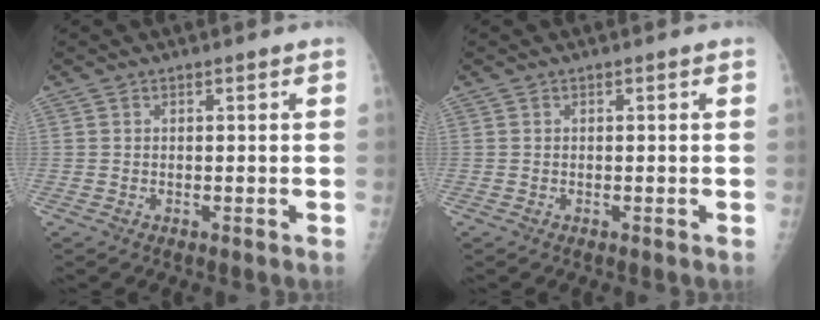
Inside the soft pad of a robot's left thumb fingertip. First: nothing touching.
{"total": 0.0}